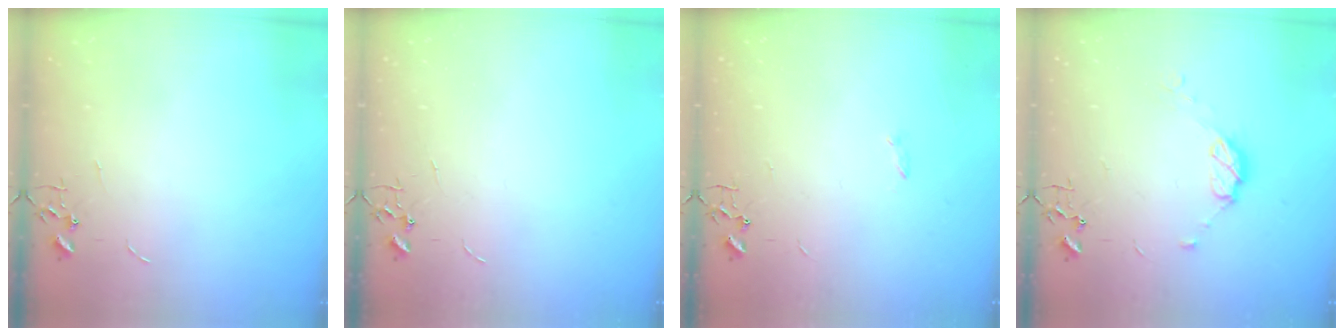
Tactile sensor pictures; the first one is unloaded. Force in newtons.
{"total": 0.0}
{"total": 1.1, "press": 1.0, "slide": 0.3}
{"total": 7.7, "press": 7.7, "slide": 0.9}